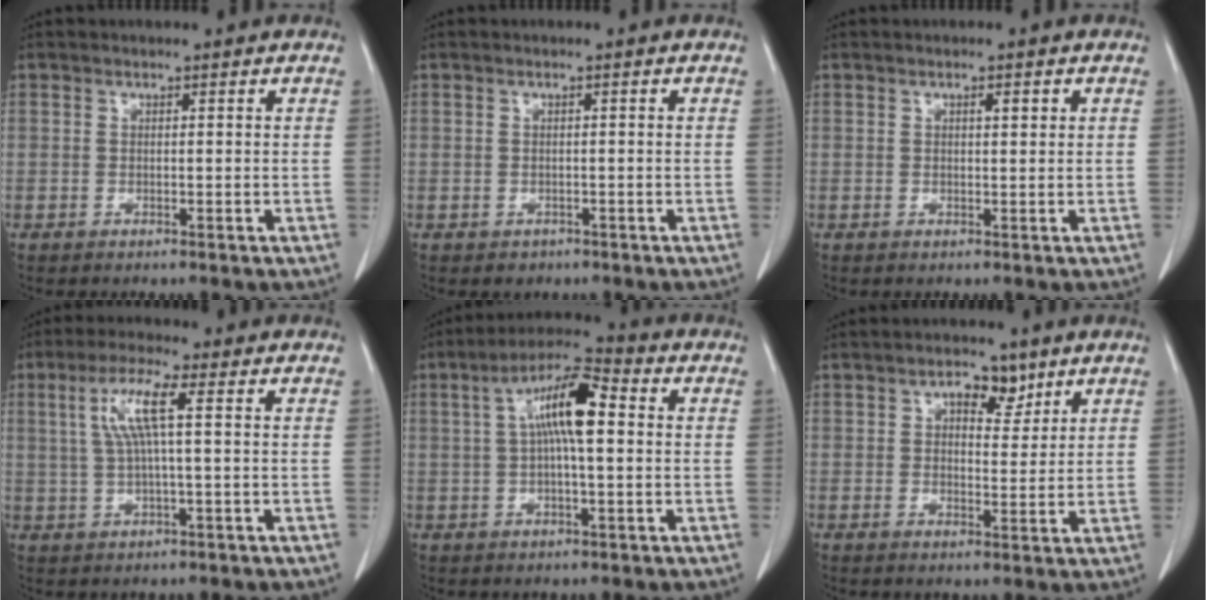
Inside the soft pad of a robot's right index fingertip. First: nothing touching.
{"total": 1.3, "force": [-0.7, 1.0, 0.2], "torque": [-0.003, 0.002, -0.006]}
{"total": 1.3, "force": [0.5, 0.3, 1.2], "torque": [-0.017, 0.002, 0.007]}
{"total": 6.9, "force": [1.7, 0.2, 6.7], "torque": [-0.137, 0.013, 0.034]}
{"total": 10.0, "force": [1.6, 2.0, 9.7], "torque": [-0.180, 0.026, 0.021]}
{"total": 4.5, "force": [2.5, 2.4, 2.9], "torque": [-0.040, 0.008, 0.037]}